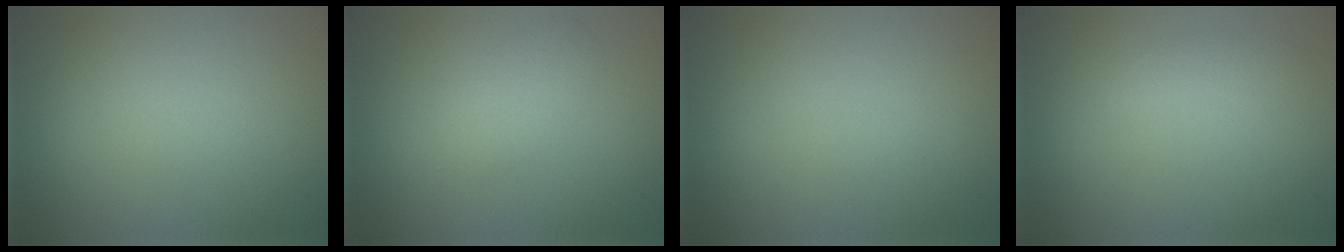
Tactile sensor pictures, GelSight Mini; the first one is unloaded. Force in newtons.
{"total": 2.2, "press": 2.2, "slide": 0.0}
{"total": 0.0}
{"total": 1.5, "press": 1.5, "slide": 0.1}